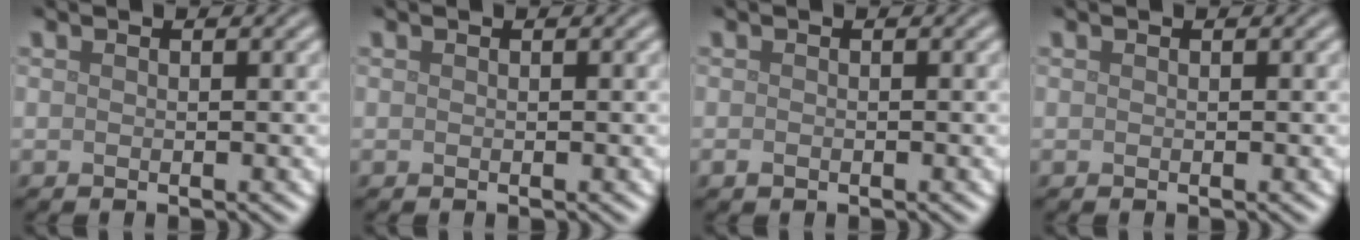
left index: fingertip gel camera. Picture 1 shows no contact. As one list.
[{"total": 0.0}, {"total": 0.5, "force": [-0.3, 0.3, 0.2], "torque": [-0.004, -0.003, -0.006]}, {"total": 0.0}]